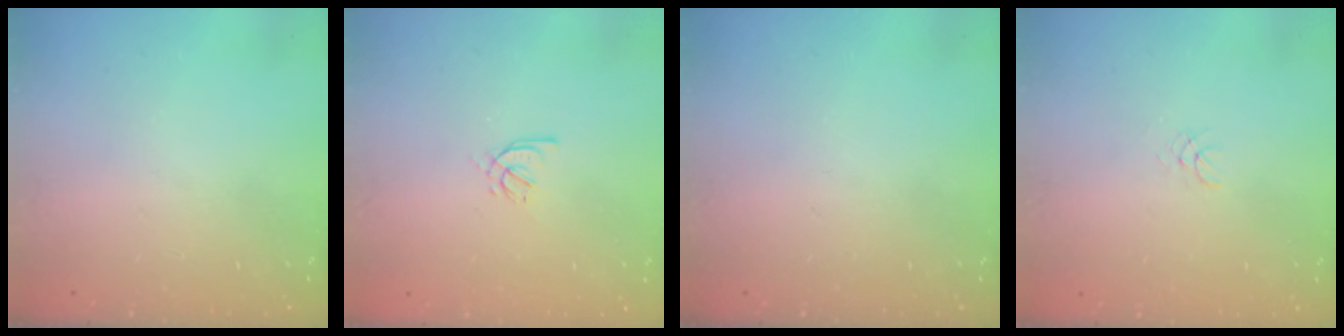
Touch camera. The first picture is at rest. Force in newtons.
{"total": 2.4, "press": 2.3, "slide": 0.6}
{"total": 0.0}
{"total": 1.1, "press": 1.1, "slide": 0.1}